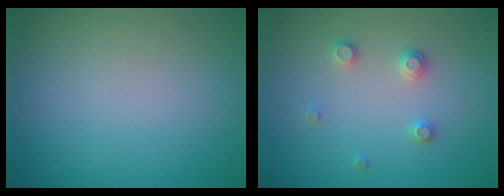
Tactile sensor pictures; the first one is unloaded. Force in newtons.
{"total": 1.8, "press": 1.7, "slide": 0.3}